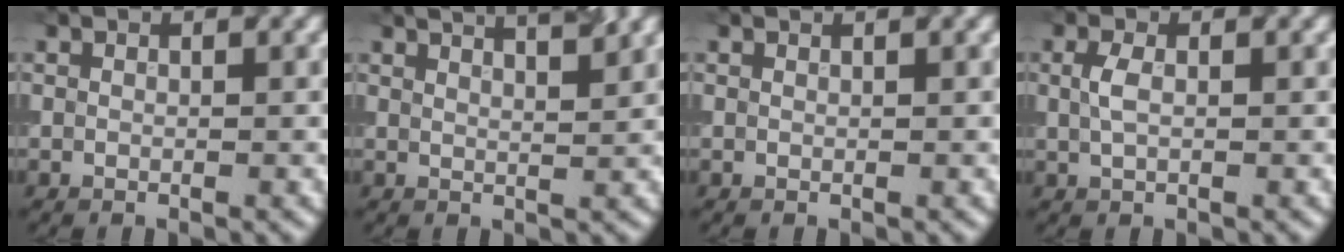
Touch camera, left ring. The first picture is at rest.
{"total": 5.7, "force": [4.1, 1.9, 3.4], "torque": [-0.020, 0.040, 0.020]}
{"total": 0.6, "force": [0.5, 0.1, 0.3], "torque": [-0.003, -0.003, 0.001]}
{"total": 1.7, "force": [0.1, 0.9, 1.5], "torque": [-0.038, 0.002, 0.003]}